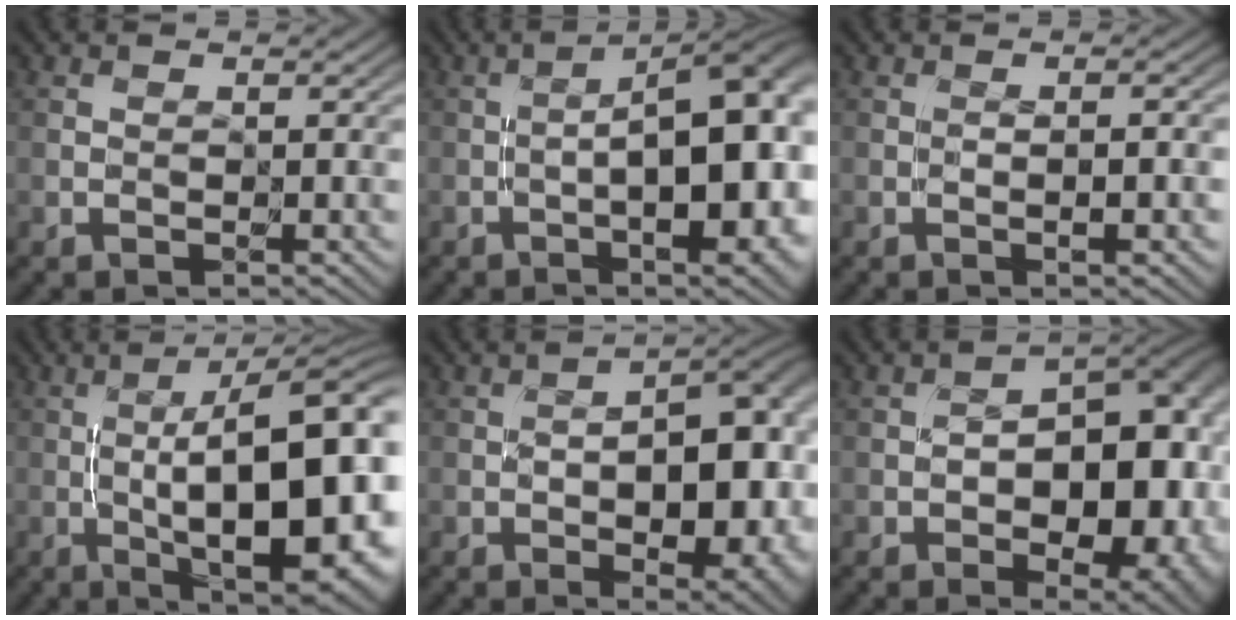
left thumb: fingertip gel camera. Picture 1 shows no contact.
{"total": 14.6, "force": [-2.7, 5.2, 13.4], "torque": [-0.156, 0.008, -0.042]}
{"total": 1.9, "force": [-0.8, 0.0, 1.8], "torque": [-0.034, 0.001, -0.012]}
{"total": 16.4, "force": [-1.9, 4.9, 15.5], "torque": [-0.203, 0.001, -0.026]}
{"total": 14.8, "force": [-2.4, 7.3, 12.6], "torque": [-0.140, -0.013, -0.015]}
{"total": 16.3, "force": [-2.7, 9.4, 13.1], "torque": [-0.121, -0.009, -0.020]}